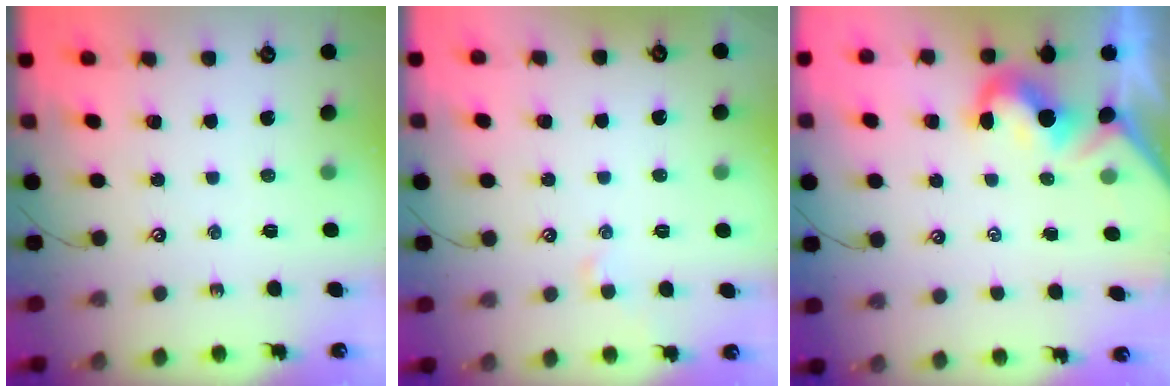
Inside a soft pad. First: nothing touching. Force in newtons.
{"total": 0.9, "press": 0.8, "slide": 0.5}
{"total": 1.9, "press": 1.7, "slide": 0.8}